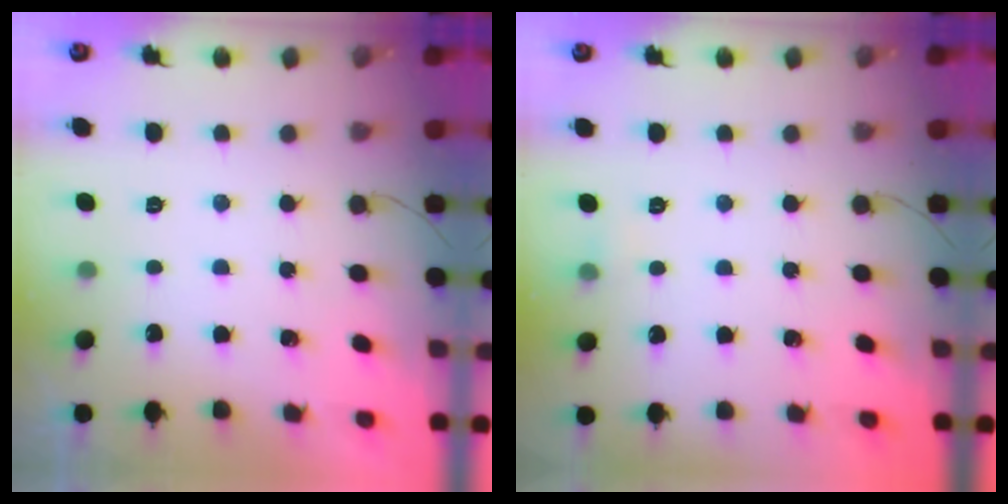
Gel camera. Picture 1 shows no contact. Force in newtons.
{"total": 3.6, "press": 3.3, "slide": 1.4}